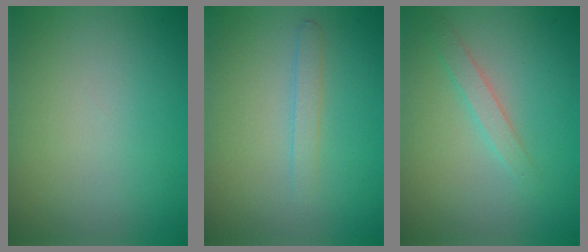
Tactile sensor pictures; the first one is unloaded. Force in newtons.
{"total": 1.3, "press": 1.3, "slide": 0.1}
{"total": 1.6, "press": 1.6, "slide": 0.1}